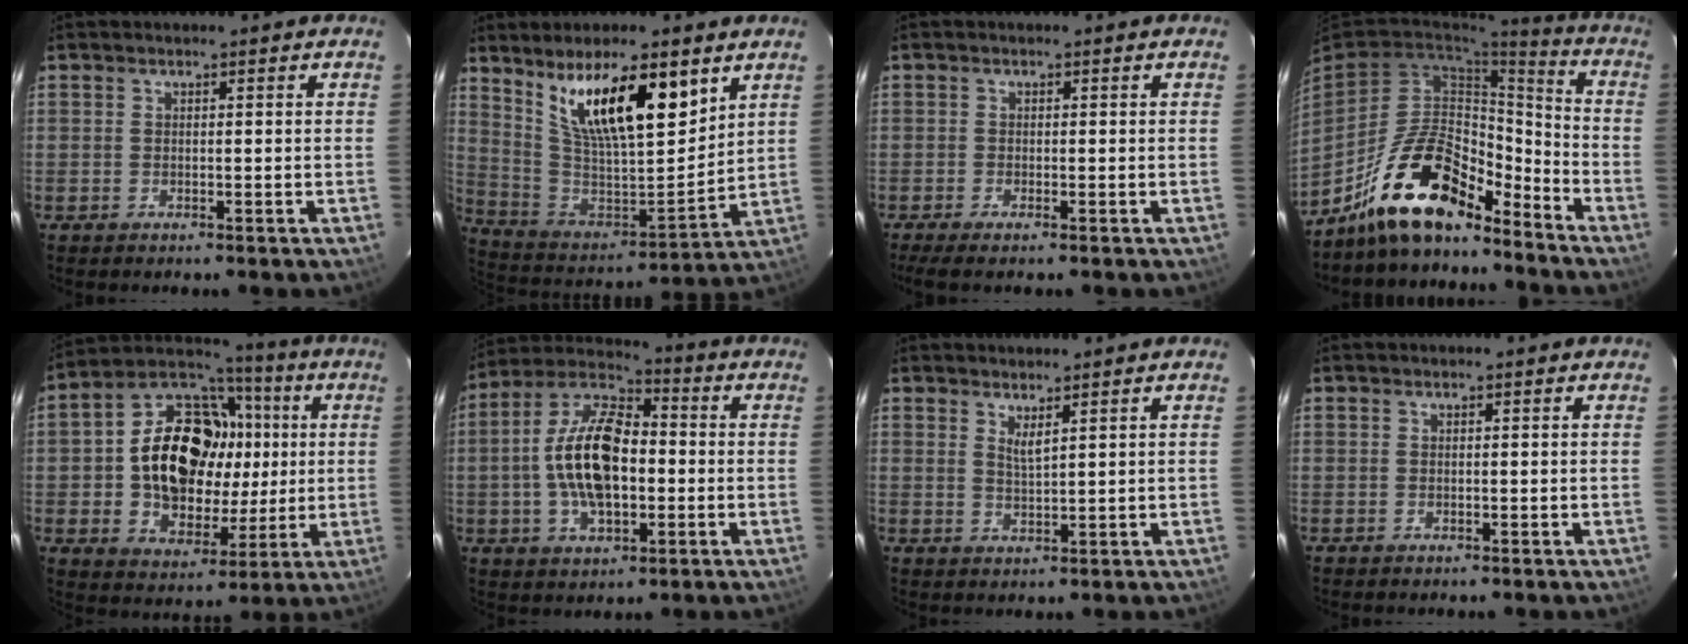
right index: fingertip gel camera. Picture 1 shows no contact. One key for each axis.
{"total": 19.4, "fx": 10.7, "fy": 5.9, "fz": 15.1, "tx": -0.260, "ty": 0.004, "tz": 0.203}
{"total": 3.5, "fx": -2.6, "fy": 0.1, "fz": 2.3, "tx": -0.055, "ty": -0.015, "tz": -0.048}
{"total": 16.4, "fx": -12.8, "fy": 5.6, "fz": 8.7, "tx": -0.174, "ty": 0.017, "tz": -0.228}
{"total": 20.8, "fx": 1.9, "fy": 15.2, "fz": 14.1, "tx": -0.278, "ty": 0.044, "tz": 0.040}
{"total": 15.4, "fx": -1.4, "fy": 7.8, "fz": 13.3, "tx": -0.260, "ty": 0.013, "tz": -0.030}
{"total": 2.2, "fx": 1.6, "fy": 0.1, "fz": 1.6, "tx": -0.028, "ty": -0.004, "tz": 0.026}
{"total": 0.0}